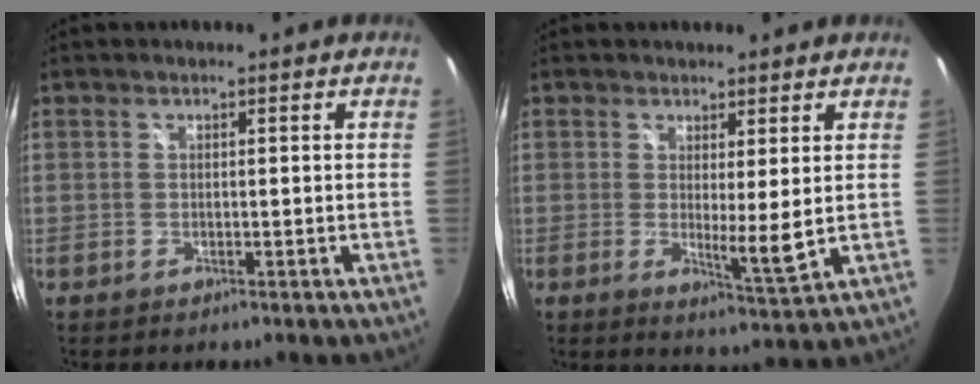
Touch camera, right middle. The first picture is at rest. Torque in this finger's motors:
{"motor_torque": [0.00, 0.09, 0.23, 0.02]}